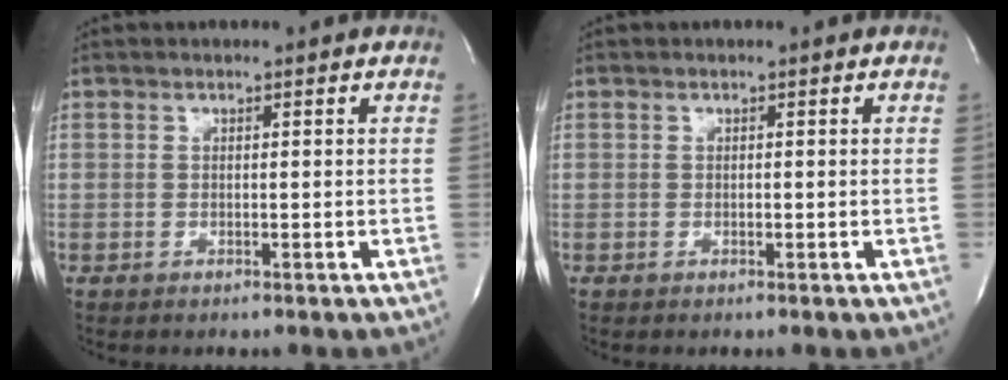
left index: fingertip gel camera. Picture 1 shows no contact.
{"total": 0.0}